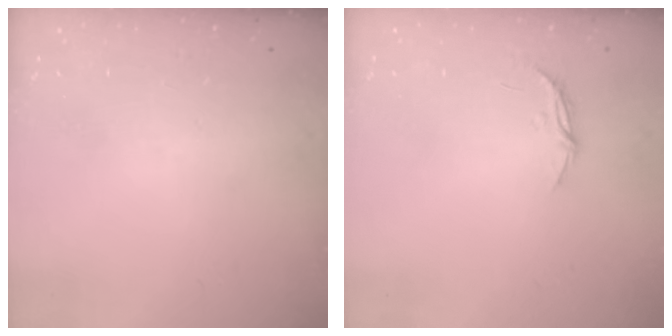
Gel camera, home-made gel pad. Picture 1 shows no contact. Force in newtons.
{"total": 4.9, "press": 4.9, "slide": 0.3}